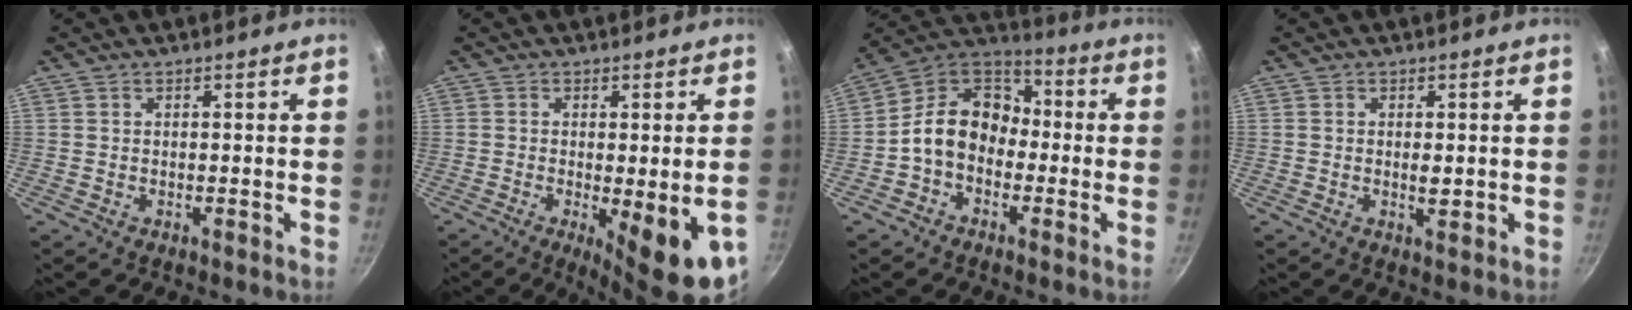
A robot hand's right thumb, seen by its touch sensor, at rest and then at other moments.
{"total": 11.8, "force": [-3.6, 3.1, 10.9], "torque": [-0.140, -0.014, -0.041]}
{"total": 12.4, "force": [-2.3, 9.5, 7.6], "torque": [-0.090, 0.049, -0.068]}
{"total": 2.0, "force": [0.0, 0.8, 1.8], "torque": [-0.032, -0.003, 0.001]}